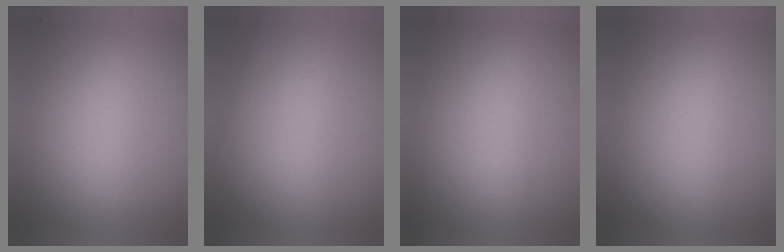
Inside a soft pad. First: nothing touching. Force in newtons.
{"total": 1.0}
{"total": 1.4}
{"total": 1.4}